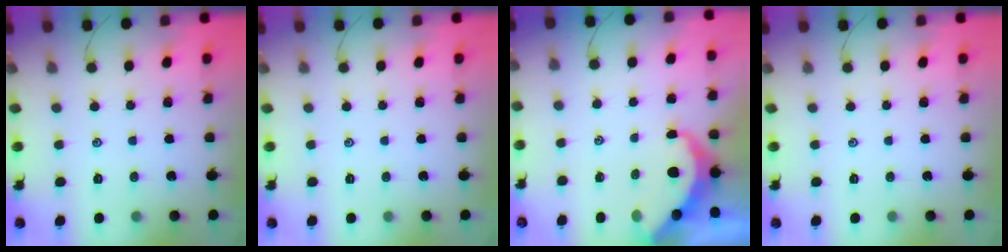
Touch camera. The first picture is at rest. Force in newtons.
{"total": 0.0}
{"total": 5.4, "press": 5.4, "slide": 0.5}
{"total": 0.0}